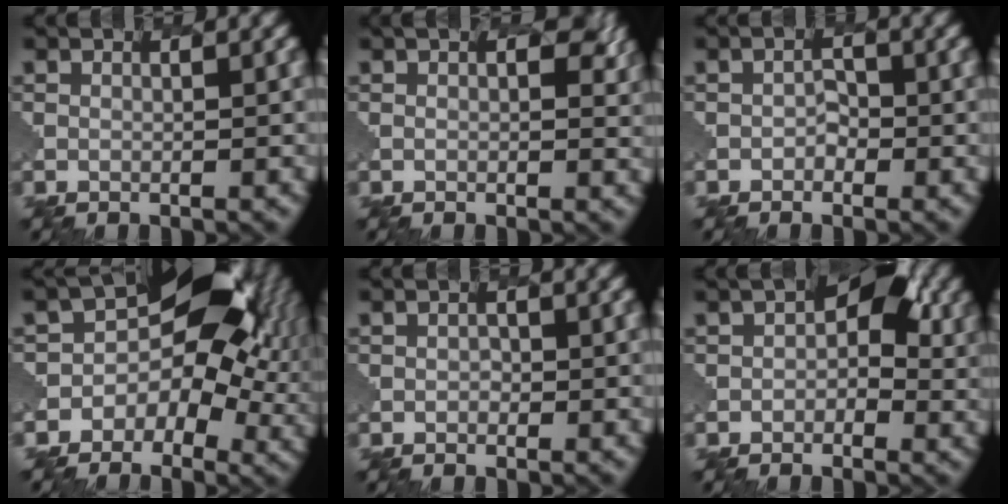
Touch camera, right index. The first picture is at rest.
{"total": 1.4, "force": [1.0, 0.4, -0.9], "torque": [0.006, 0.010, -0.001]}
{"total": 1.6, "force": [-0.7, 1.0, -1.0], "torque": [-0.011, -0.003, -0.036]}
{"total": 5.3, "force": [-0.7, 4.7, 2.2], "torque": [-0.024, 0.018, -0.042]}
{"total": 1.4, "force": [-0.2, 1.3, -0.3], "torque": [-0.011, -0.007, -0.014]}
{"total": 1.9, "force": [1.0, 1.6, 0.3], "torque": [-0.021, 0.010, -0.019]}